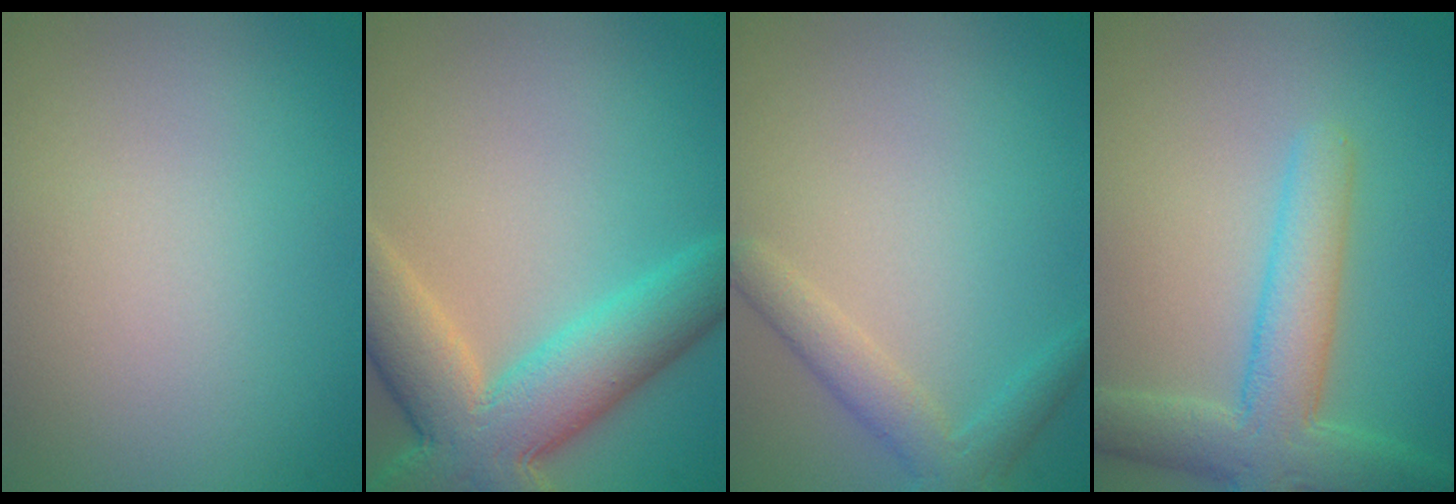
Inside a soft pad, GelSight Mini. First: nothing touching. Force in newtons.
{"total": 9.8, "press": 9.8, "slide": 1.0}
{"total": 2.6, "press": 2.6, "slide": 0.1}
{"total": 5.8, "press": 5.8, "slide": 0.5}